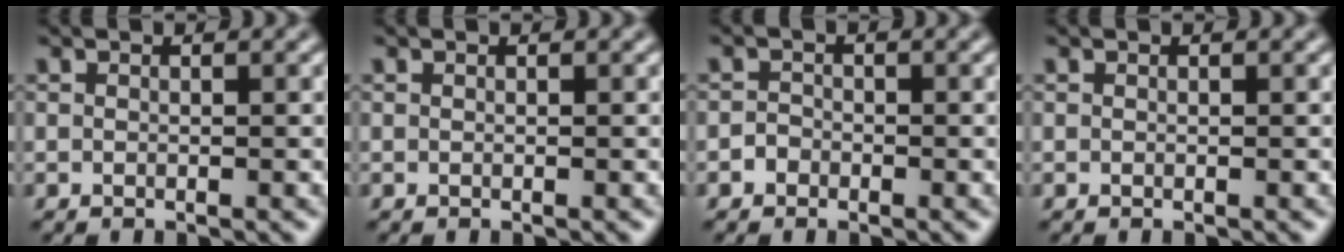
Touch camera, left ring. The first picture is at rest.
{"total": 0.0}
{"total": 1.0, "force": [-0.6, 0.9, 0.2], "torque": [0.001, 0.002, -0.012]}
{"total": 0.0}